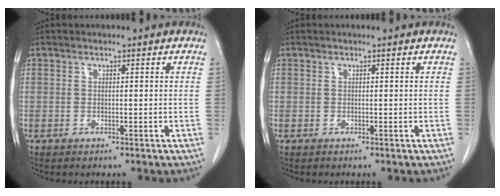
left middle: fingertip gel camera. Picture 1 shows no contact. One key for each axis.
{"total": 0.0}